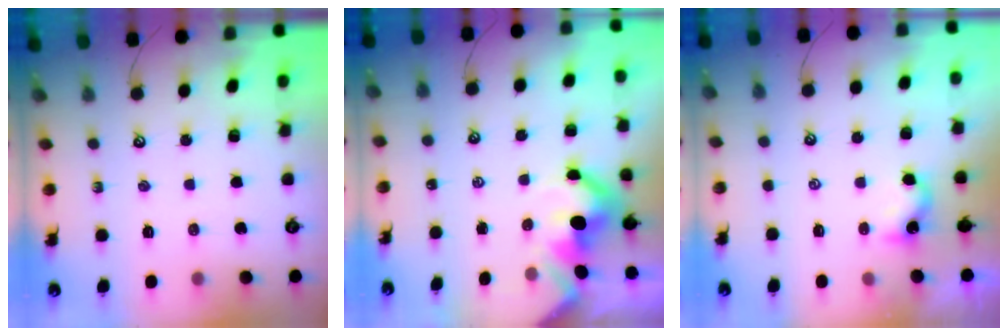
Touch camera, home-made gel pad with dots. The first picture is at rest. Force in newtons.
{"total": 6.3, "press": 6.2, "slide": 0.9}
{"total": 1.2, "press": 1.1, "slide": 0.3}